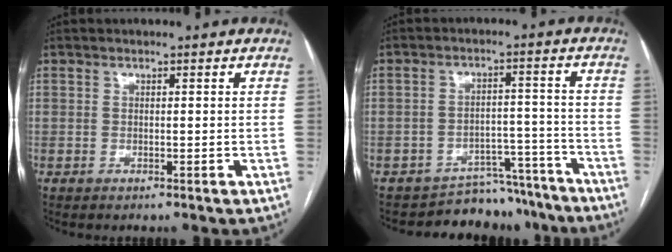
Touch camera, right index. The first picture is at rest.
{"total": 8.7, "force": [-8.0, 3.5, -0.7], "torque": [0.033, 0.048, -0.110]}